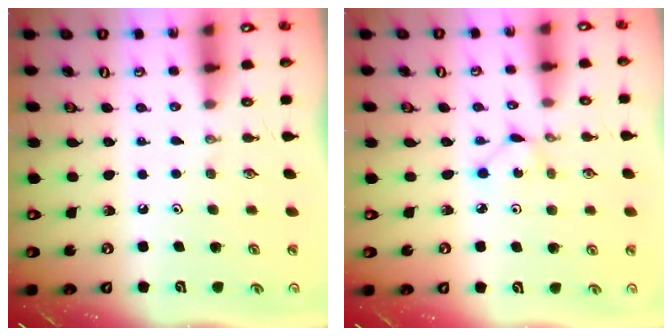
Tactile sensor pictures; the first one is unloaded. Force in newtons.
{"total": 1.8, "press": 1.8, "slide": 0.3}